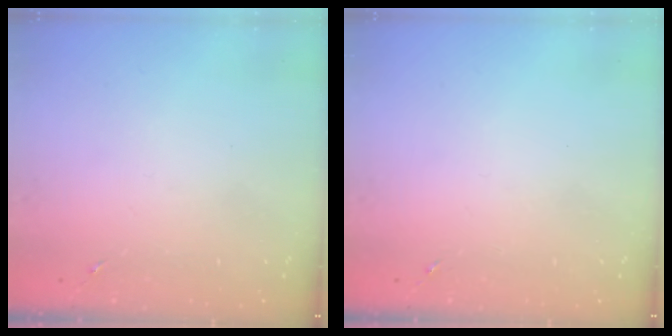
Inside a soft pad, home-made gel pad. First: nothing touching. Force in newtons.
{"total": 0.0}